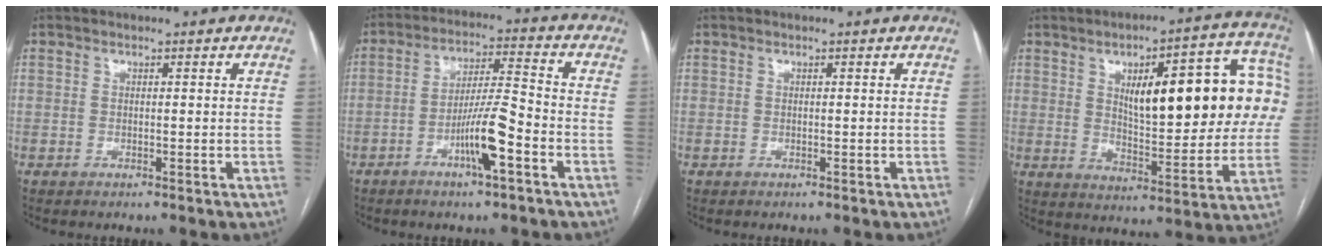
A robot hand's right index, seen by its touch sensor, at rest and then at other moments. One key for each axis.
{"total": 8.7, "fx": -3.8, "fy": 0.5, "fz": 7.8, "tx": -0.146, "ty": 0.006, "tz": -0.065}
{"total": 0.0}
{"total": 21.8, "fx": 4.8, "fy": 7.0, "fz": 20.1, "tx": -0.276, "ty": 0.037, "tz": 0.070}